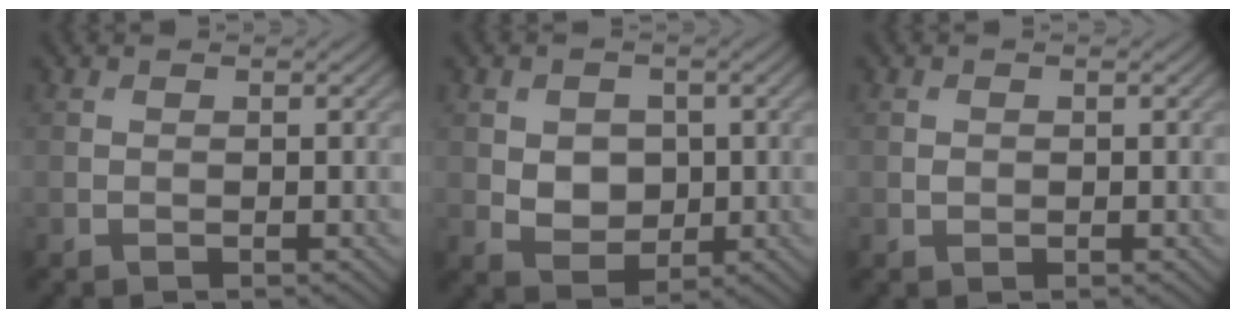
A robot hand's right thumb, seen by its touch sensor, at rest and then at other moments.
{"total": 4.3, "force": [0.4, 3.5, 2.4], "torque": [-0.056, -0.007, 0.004]}
{"total": 0.5, "force": [0.0, 0.5, 0.3], "torque": [-0.002, -0.005, -0.002]}